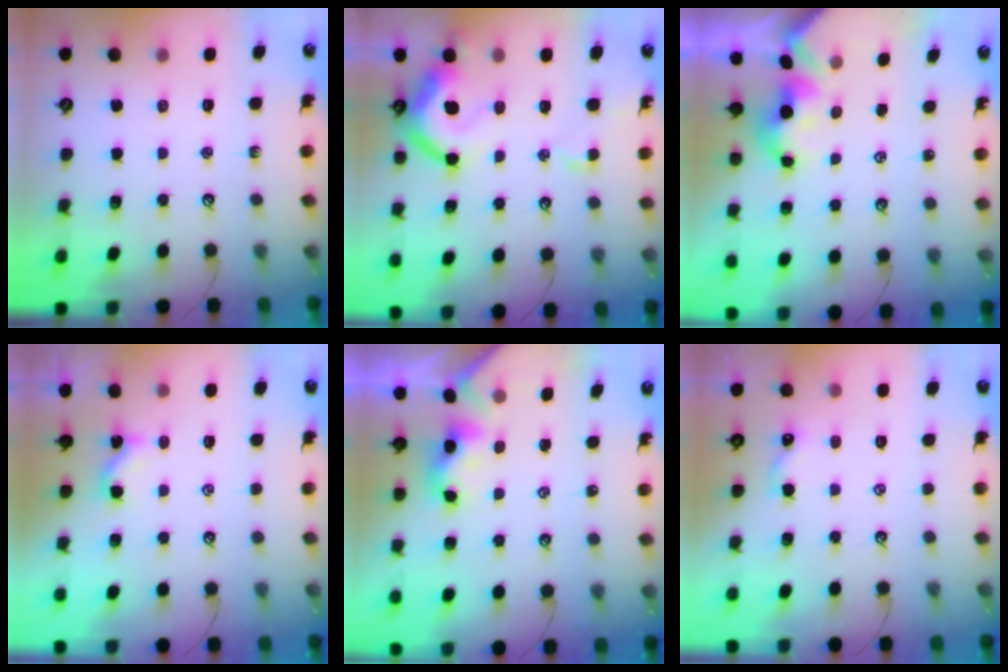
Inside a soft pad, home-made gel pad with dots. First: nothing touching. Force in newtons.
{"total": 14.6, "press": 14.5, "slide": 2.0}
{"total": 2.1, "press": 2.1, "slide": 0.2}
{"total": 1.6, "press": 1.5, "slide": 0.3}
{"total": 2.3, "press": 2.3, "slide": 0.2}
{"total": 3.3, "press": 3.3, "slide": 0.2}